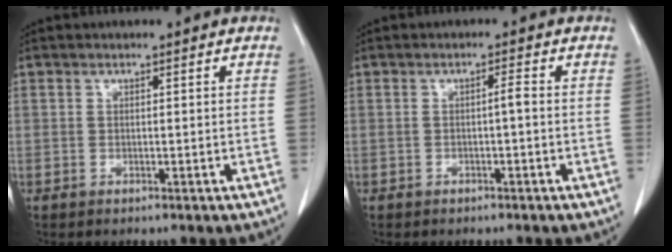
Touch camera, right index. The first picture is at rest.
{"total": 1.2, "force": [-0.3, 0.0, 1.2], "torque": [-0.017, 0.003, -0.005]}